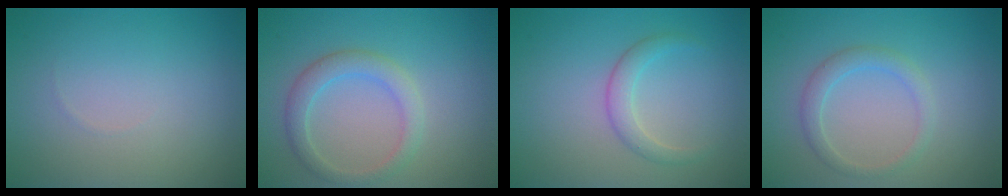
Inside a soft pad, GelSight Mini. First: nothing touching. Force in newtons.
{"total": 2.8, "press": 2.8, "slide": 0.3}
{"total": 1.9, "press": 1.9, "slide": 0.1}
{"total": 2.0, "press": 2.0, "slide": 0.1}